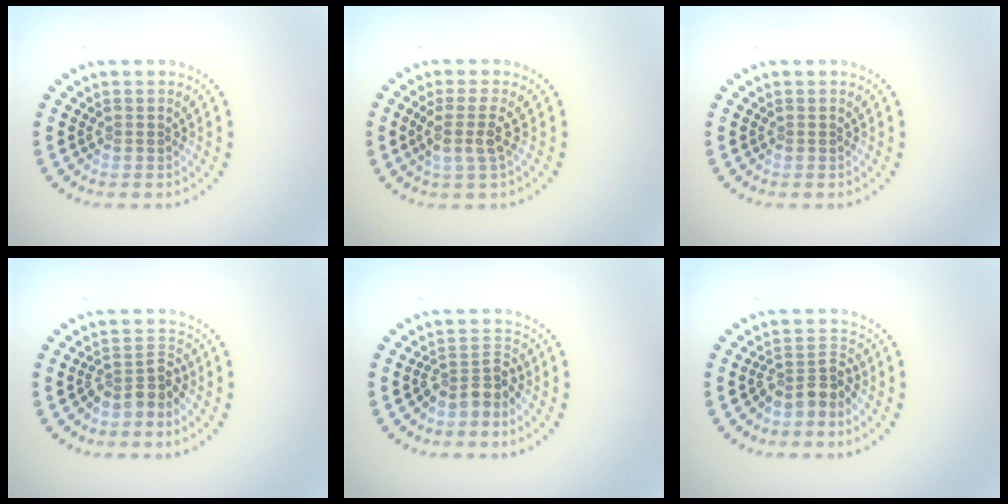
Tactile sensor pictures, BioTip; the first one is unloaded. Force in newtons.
{"total": 2.3, "press": 1.8, "slide": 1.3}
{"total": 0.0}
{"total": 2.7, "press": 2.0, "slide": 1.8}
{"total": 2.8, "press": 2.0, "slide": 1.9}
{"total": 2.8, "press": 2.1, "slide": 1.9}